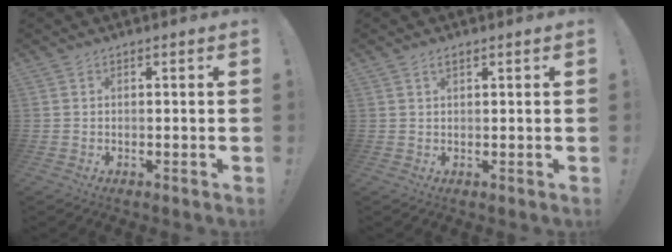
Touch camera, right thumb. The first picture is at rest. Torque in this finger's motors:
{"motor_torque": [-0.15, 0.04, 0.22, 0.02, -0.04]}